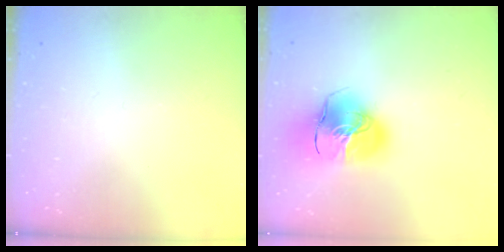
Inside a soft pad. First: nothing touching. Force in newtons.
{"total": 18.1, "press": 17.9, "slide": 2.6}